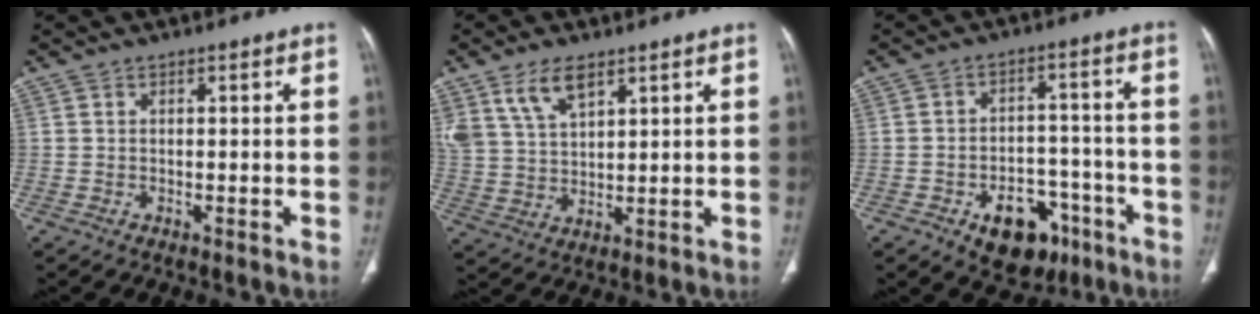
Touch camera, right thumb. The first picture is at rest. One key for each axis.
{"total": 8.7, "fx": 5.4, "fy": 4.3, "fz": 5.3, "tx": -0.097, "ty": -0.018, "tz": 0.115}
{"total": 11.8, "fx": -6.2, "fy": 7.7, "fz": 6.5, "tx": -0.054, "ty": 0.044, "tz": -0.079}